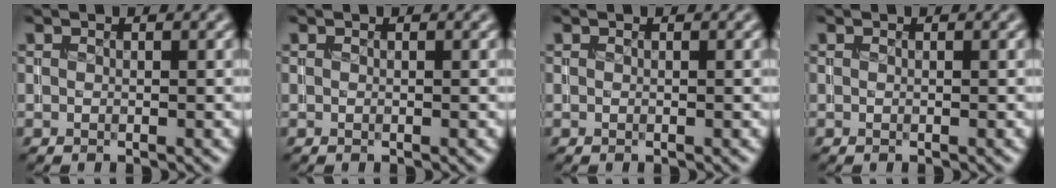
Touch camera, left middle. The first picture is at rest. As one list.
[{"total": 0.0}, {"total": 0.0}, {"total": 0.0}]